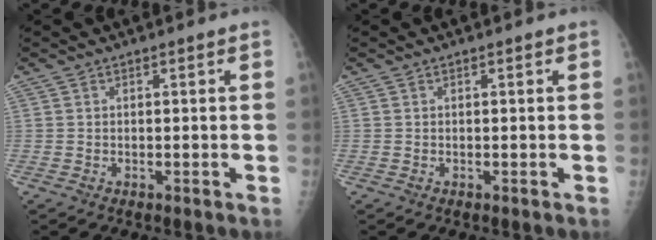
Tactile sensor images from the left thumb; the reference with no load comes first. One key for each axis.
{"total": 0.0}